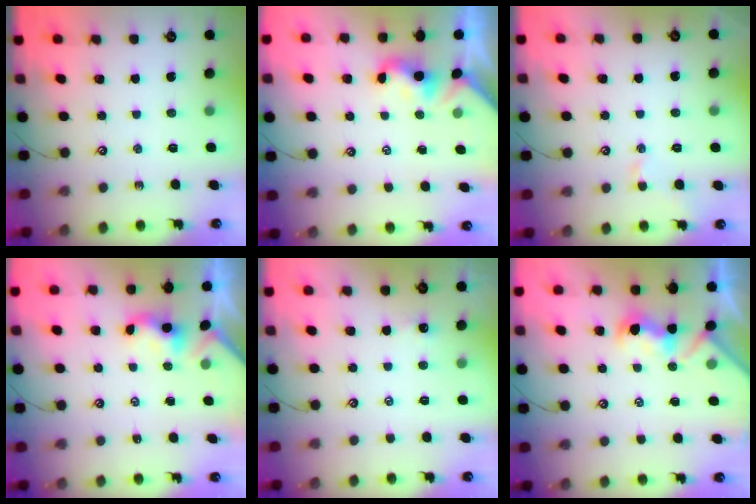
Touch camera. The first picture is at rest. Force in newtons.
{"total": 2.0, "press": 1.9, "slide": 0.4}
{"total": 1.2, "press": 0.9, "slide": 0.7}
{"total": 0.0}
{"total": 2.0, "press": 2.0, "slide": 0.4}
{"total": 2.8, "press": 2.6, "slide": 0.9}